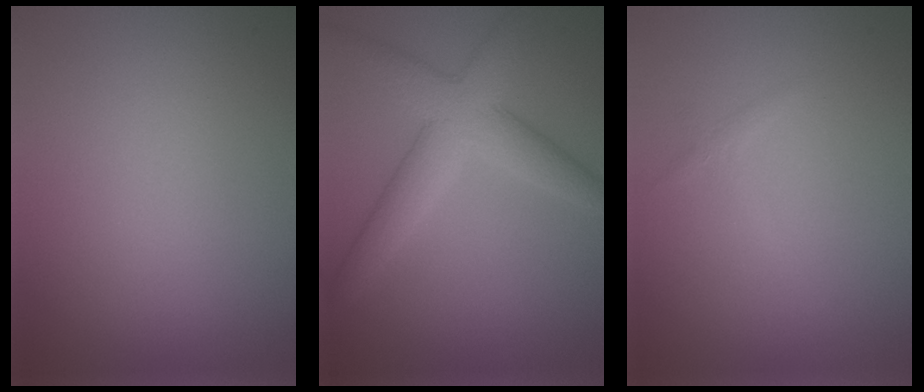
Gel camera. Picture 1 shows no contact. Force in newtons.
{"total": 5.1, "press": 5.1, "slide": 0.2}
{"total": 0.8, "press": 0.8, "slide": 0.0}